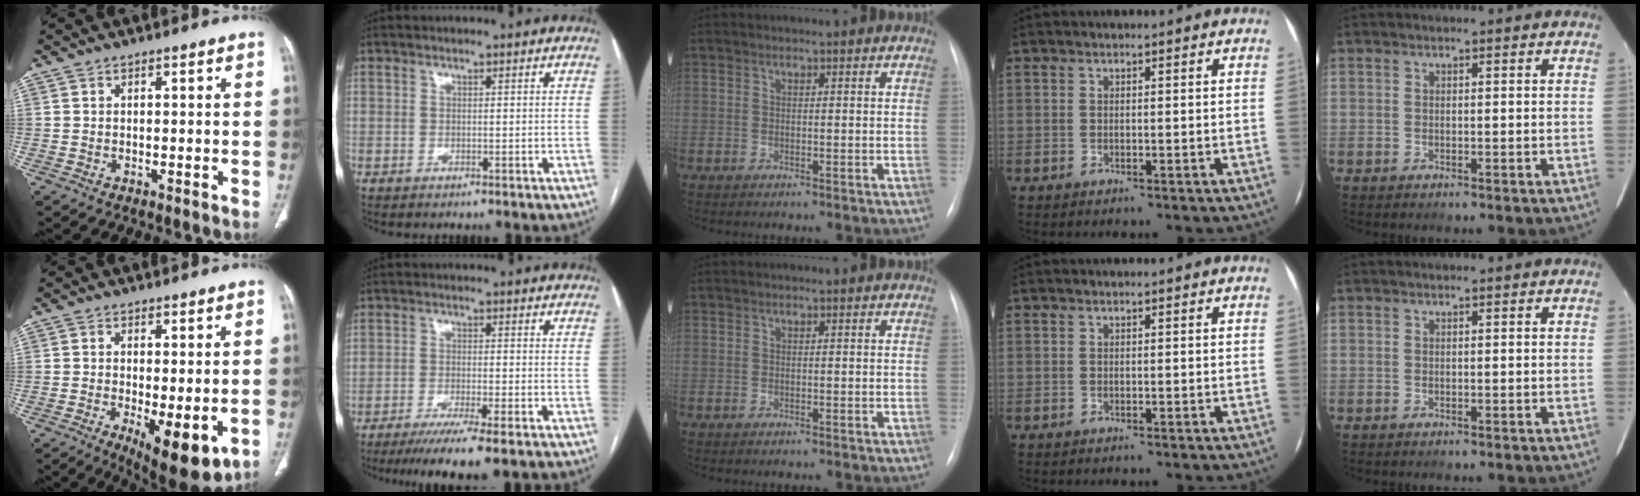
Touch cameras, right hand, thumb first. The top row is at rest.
{"thumb": {"total": 10.8, "force": [-2.8, 3.9, 9.6], "torque": [-0.138, -0.024, -0.032]}, "index": {"total": 9.3, "force": [-6.9, 0.0, 6.2], "torque": [-0.086, -0.020, -0.106]}}